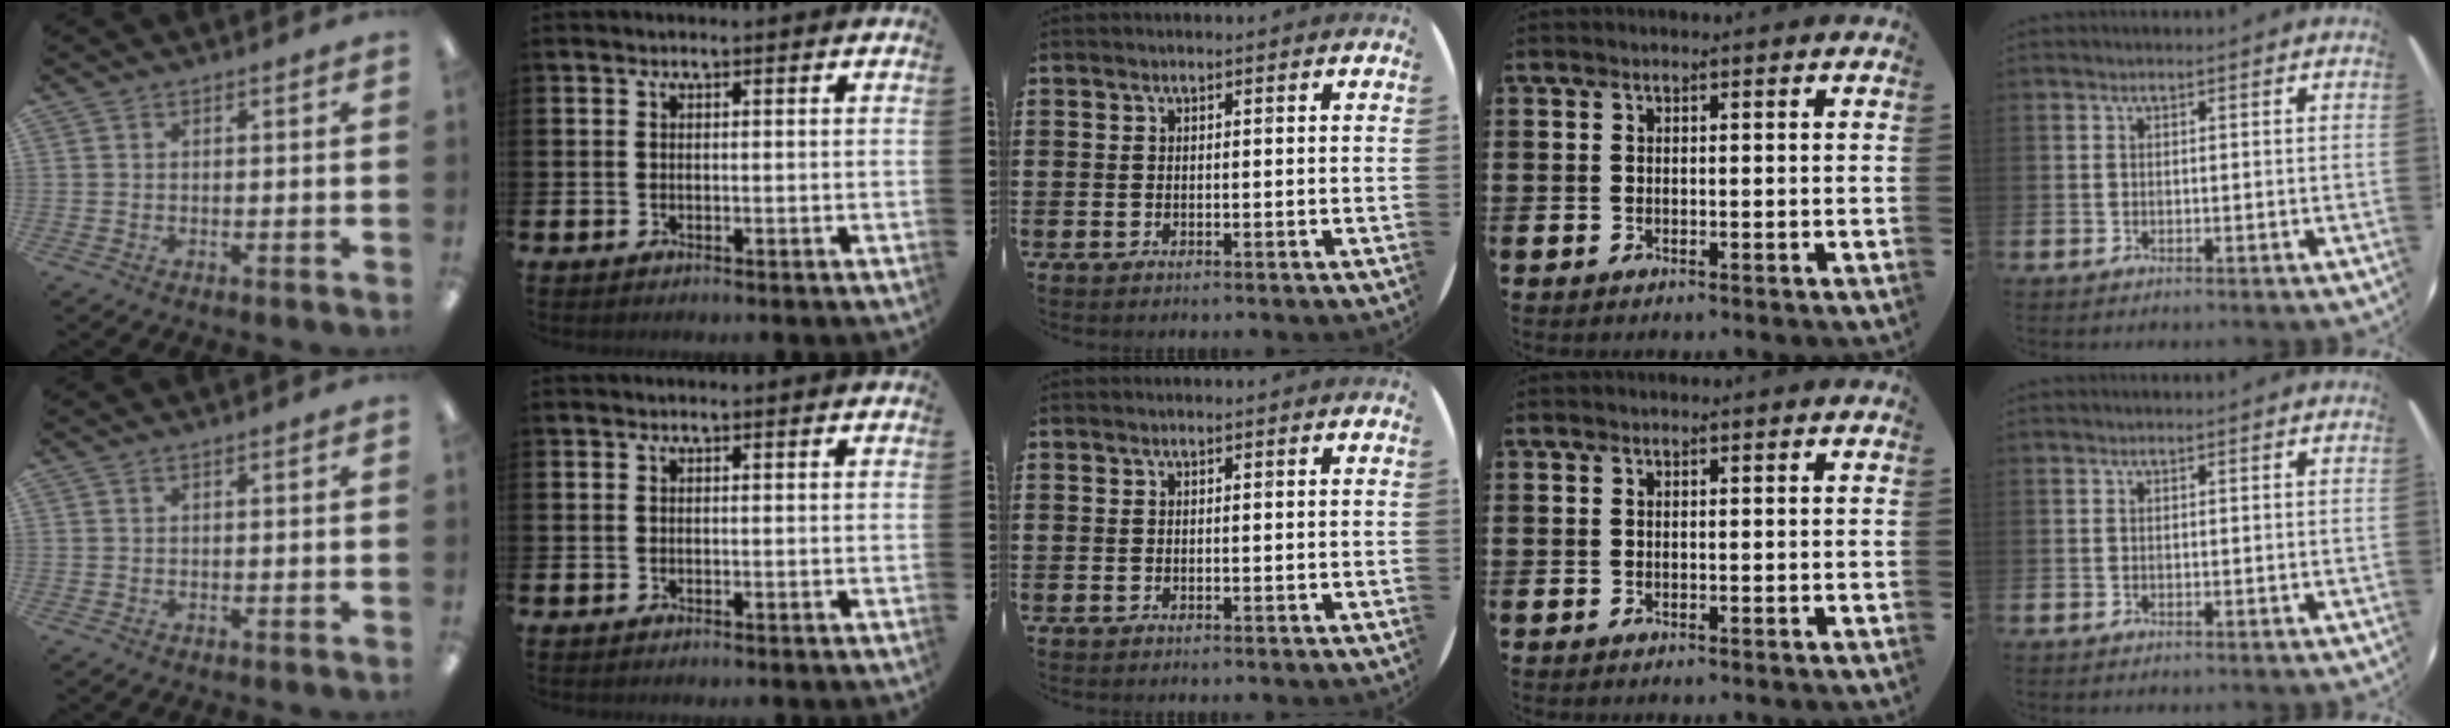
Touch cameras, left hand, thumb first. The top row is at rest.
{}